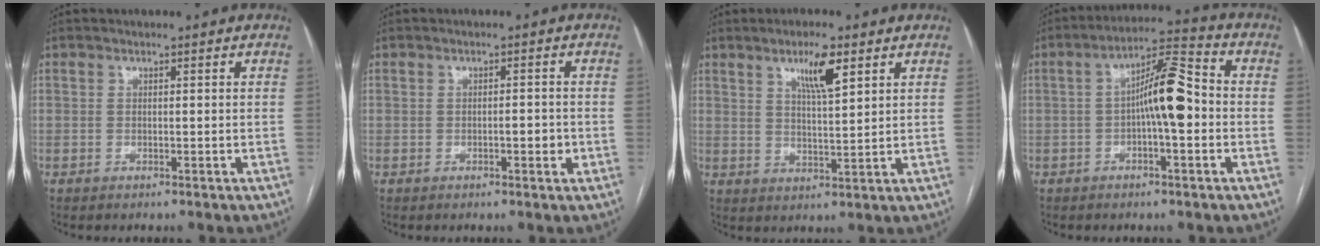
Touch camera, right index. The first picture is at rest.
{"total": 2.1, "force": [-0.4, 0.8, 1.9], "torque": [-0.030, 0.000, -0.003]}
{"total": 6.5, "force": [3.7, 1.0, 5.3], "torque": [-0.096, -0.004, 0.065]}
{"total": 9.3, "force": [-0.7, 1.7, 9.1], "torque": [-0.157, 0.025, -0.017]}